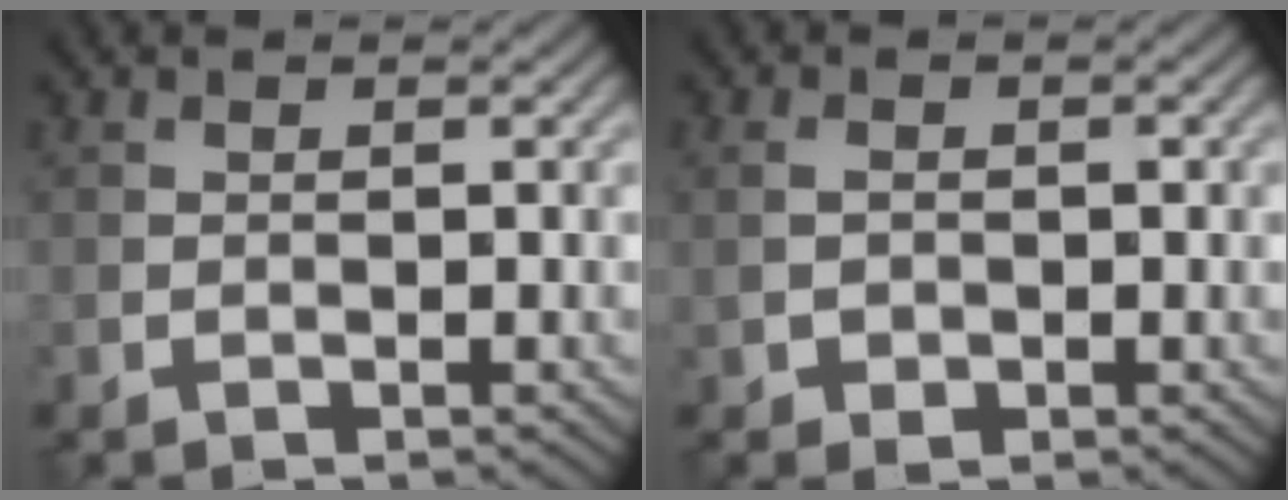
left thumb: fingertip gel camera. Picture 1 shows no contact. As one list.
[{"total": 2.1, "force": [-0.4, 1.4, 1.5], "torque": [-0.031, -0.003, -0.001]}]